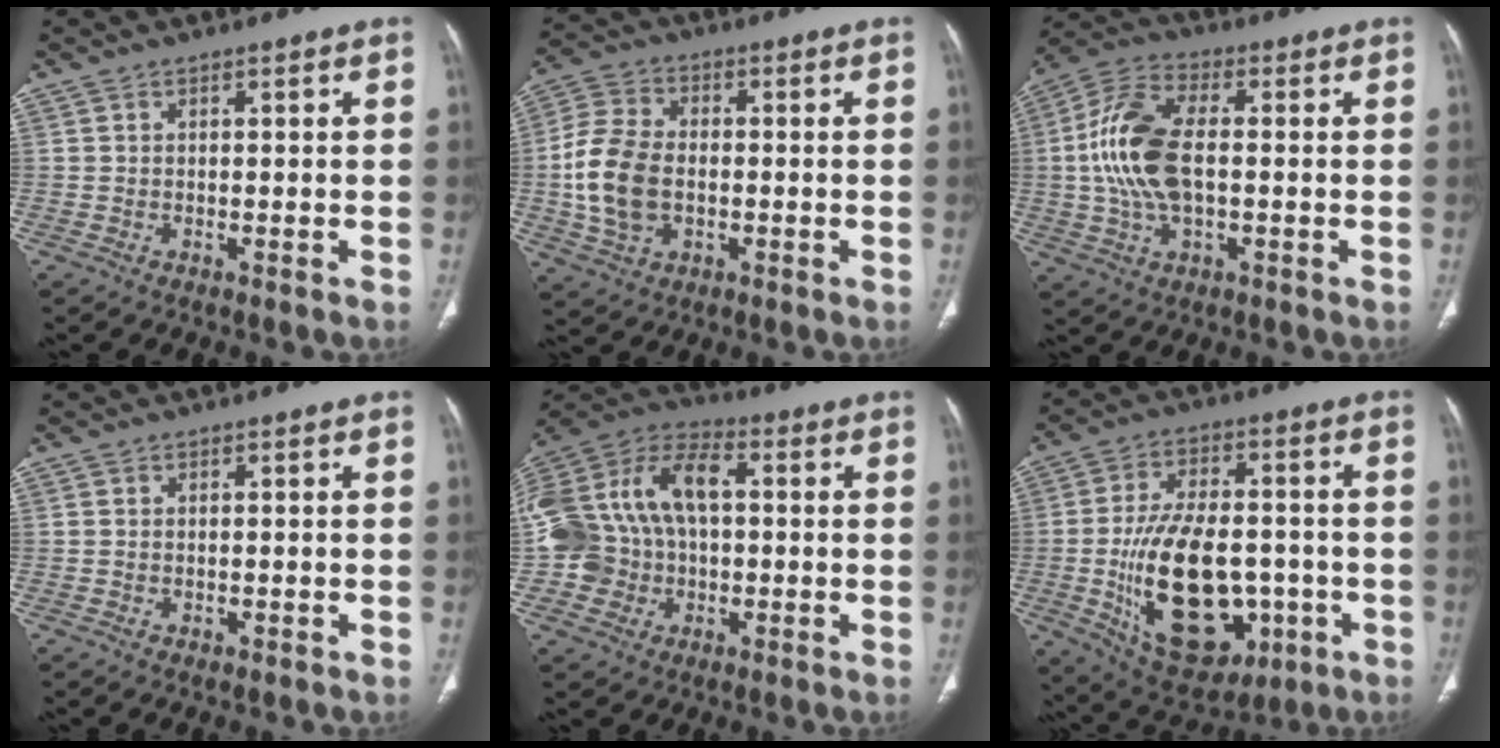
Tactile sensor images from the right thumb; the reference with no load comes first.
{"total": 12.6, "force": [-1.3, 8.5, 9.2], "torque": [-0.186, 0.013, -0.026]}
{"total": 14.6, "force": [0.0, 7.6, 12.4], "torque": [-0.260, 0.019, -0.003]}
{"total": 0.8, "force": [-0.1, 0.6, 0.5], "torque": [-0.012, -0.002, 0.001]}
{"total": 21.8, "force": [0.8, 16.1, 14.6], "torque": [-0.305, 0.048, 0.018]}
{"total": 22.8, "force": [-4.7, 13.2, 18.0], "torque": [-0.284, 0.012, -0.048]}